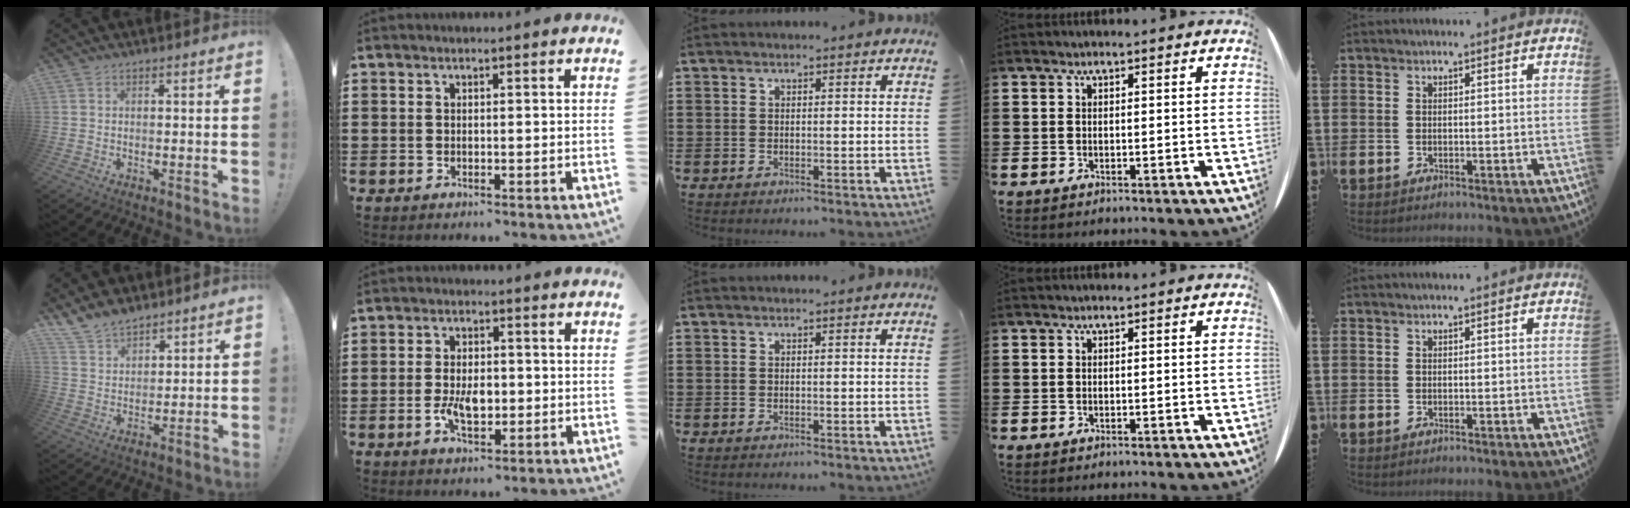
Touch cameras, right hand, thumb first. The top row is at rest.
{"thumb": {"total": 8.3, "force": [7.1, 3.7, 2.0], "torque": [-0.044, -0.048, 0.139]}, "index": {"total": 5.5, "force": [-1.1, 2.9, 4.5], "torque": [-0.086, 0.000, -0.022]}}